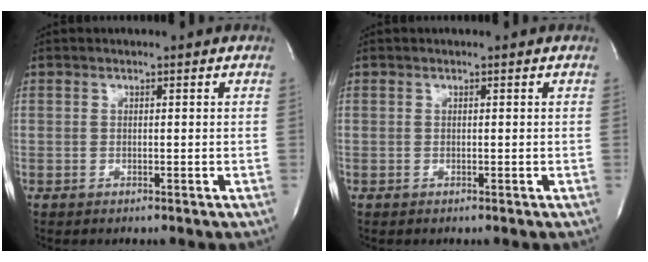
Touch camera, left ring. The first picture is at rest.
{"total": 0.0}